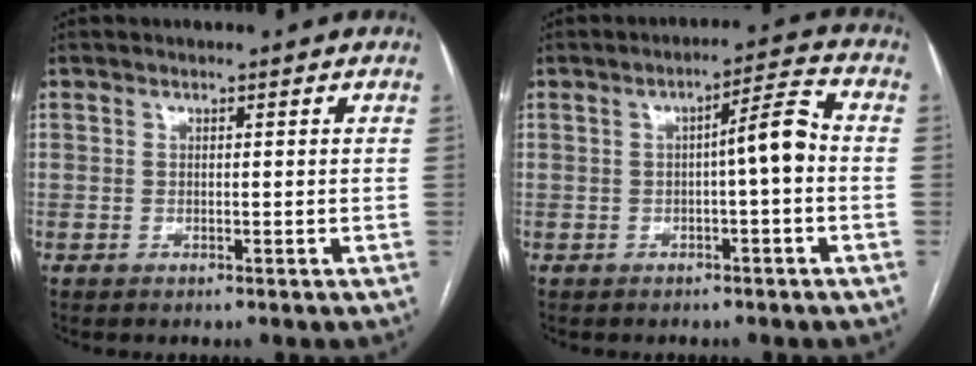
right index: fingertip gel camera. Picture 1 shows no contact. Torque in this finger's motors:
{"motor_torque": [0.39, 0.03, 0.18, 0.05]}